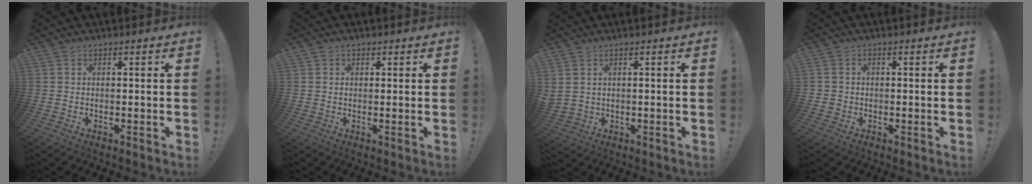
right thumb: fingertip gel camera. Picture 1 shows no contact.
{"total": 1.1, "force": [0.5, 1.0, 0.2], "torque": [0.003, -0.001, 0.007]}
{"total": 2.4, "force": [1.4, 0.8, 1.7], "torque": [-0.037, -0.005, 0.028]}
{"total": 1.8, "force": [-0.2, 1.7, 0.5], "torque": [-0.009, 0.003, -0.002]}